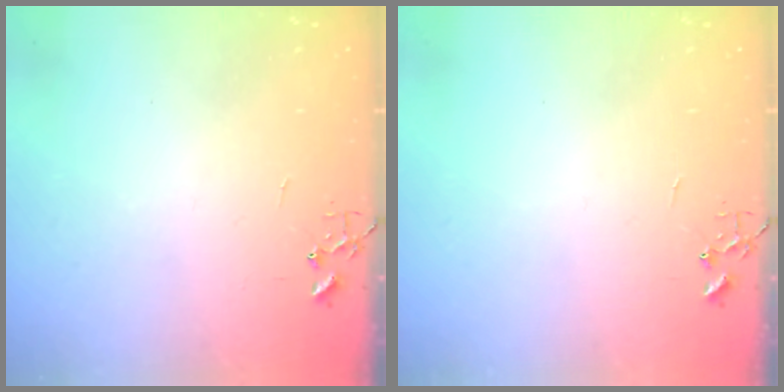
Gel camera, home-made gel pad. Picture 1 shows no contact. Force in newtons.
{"total": 0.0}